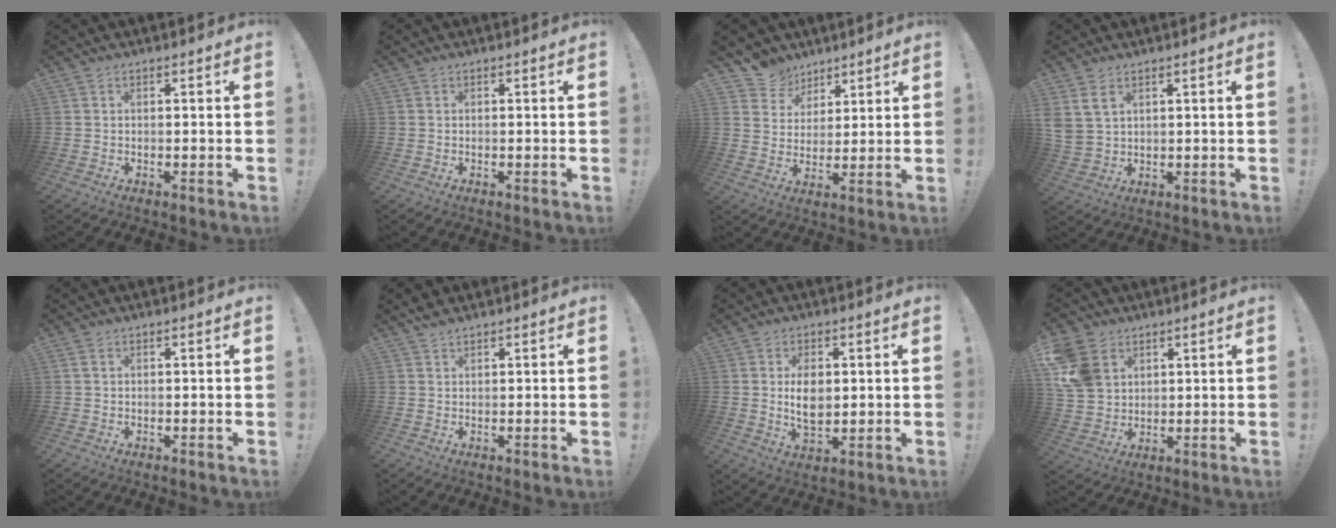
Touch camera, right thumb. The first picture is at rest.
{"total": 0.0}
{"total": 7.5, "force": [5.0, 5.6, 0.4], "torque": [-0.016, -0.043, 0.102]}
{"total": 6.1, "force": [3.4, 3.8, 3.4], "torque": [-0.062, -0.010, 0.068]}
{"total": 1.1, "force": [0.5, 0.6, 0.7], "torque": [-0.015, 0.003, 0.009]}
{"total": 1.6, "force": [1.3, 0.3, 0.7], "torque": [-0.012, -0.006, 0.025]}
{"total": 7.7, "force": [1.0, 4.8, 5.9], "torque": [-0.102, -0.007, 0.013]}
{"total": 11.8, "force": [5.1, 9.1, 5.4], "torque": [-0.105, -0.017, 0.106]}